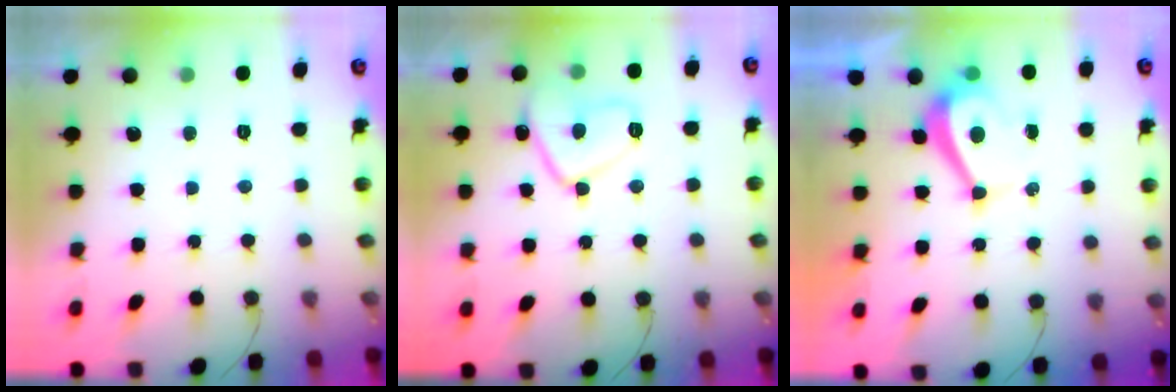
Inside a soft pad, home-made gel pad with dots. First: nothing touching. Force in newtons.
{"total": 11.4, "press": 11.3, "slide": 1.3}
{"total": 4.2, "press": 4.2, "slide": 0.6}